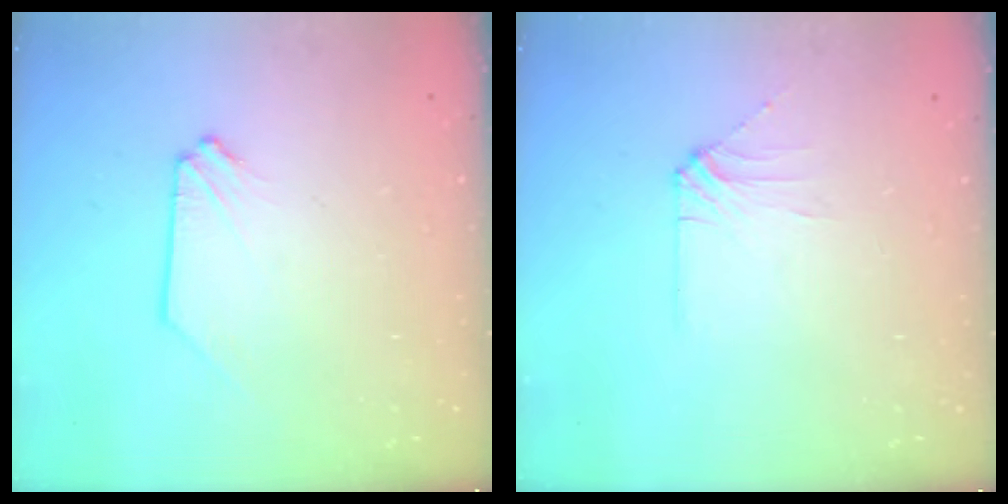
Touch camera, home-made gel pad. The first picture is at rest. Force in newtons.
{"total": 3.8, "press": 3.7, "slide": 0.7}